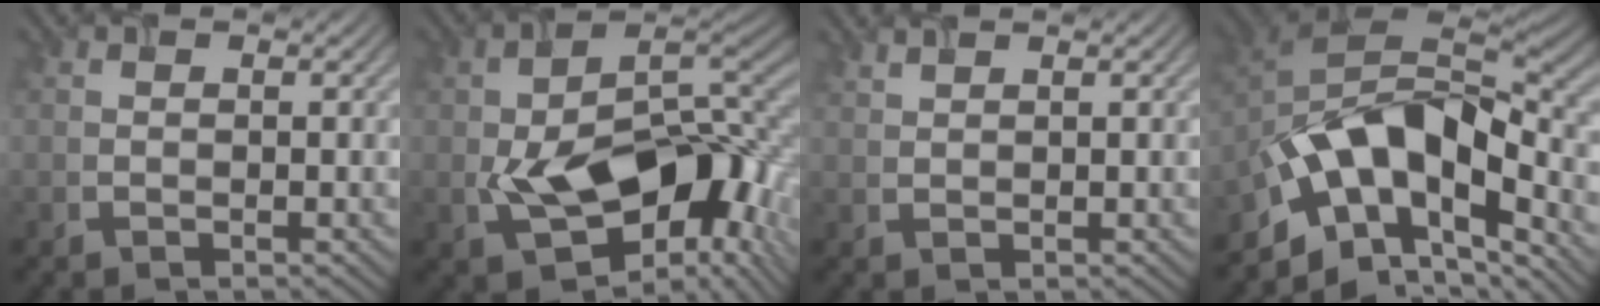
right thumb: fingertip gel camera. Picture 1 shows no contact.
{"total": 16.1, "force": [-3.5, 9.1, 12.8], "torque": [-0.193, -0.015, -0.052]}
{"total": 1.1, "force": [1.1, 0.0, 0.4], "torque": [-0.014, -0.001, 0.024]}
{"total": 15.3, "force": [-5.8, 8.7, 11.2], "torque": [-0.198, 0.003, -0.109]}